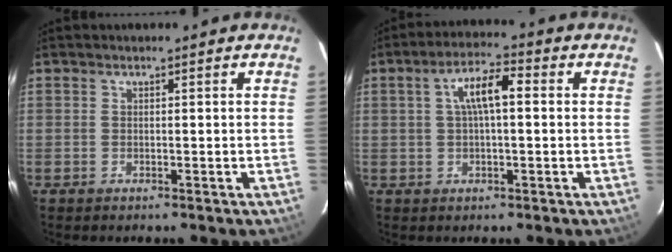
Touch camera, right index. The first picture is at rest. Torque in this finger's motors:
{"motor_torque": [0.28, -0.08, 0.46, 0.13]}